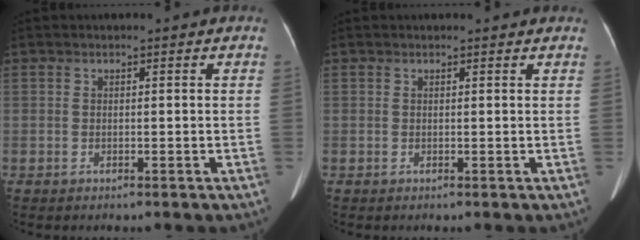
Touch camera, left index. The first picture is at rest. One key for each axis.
{"total": 2.0, "fx": 1.9, "fy": 0.3, "fz": 0.5, "tx": -0.013, "ty": 0.009, "tz": 0.016}